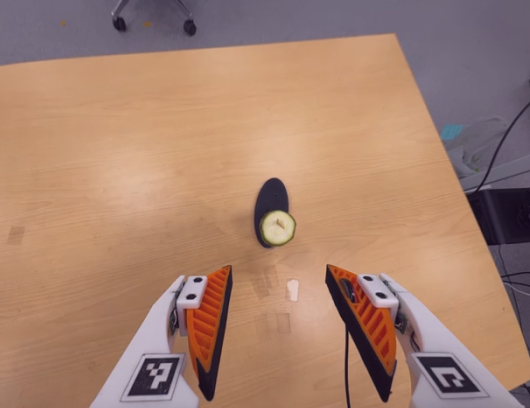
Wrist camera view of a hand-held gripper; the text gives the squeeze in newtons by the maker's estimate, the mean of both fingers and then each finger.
{"total": 0.0}